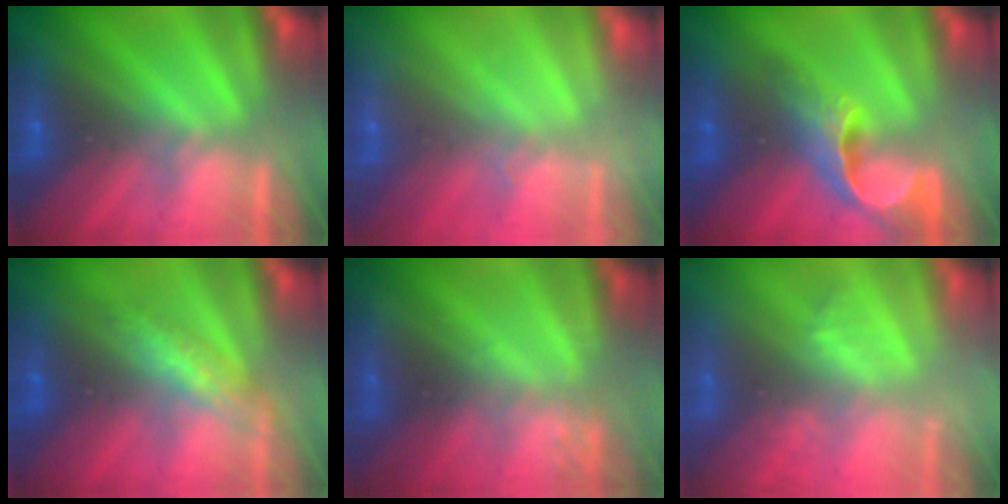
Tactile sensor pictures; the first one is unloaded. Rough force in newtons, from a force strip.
{"total": 2.3}
{"total": 4.7}
{"total": 2.5}
{"total": 2.2}
{"total": 2.1}